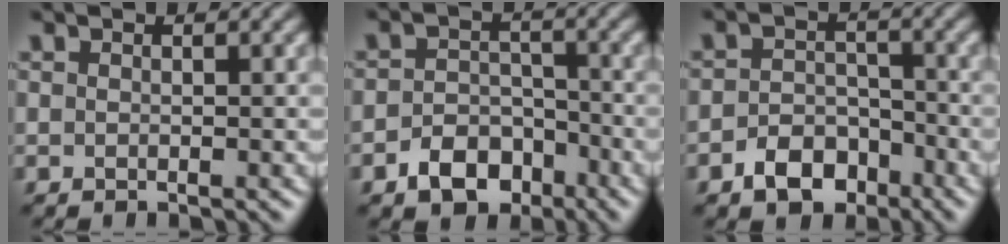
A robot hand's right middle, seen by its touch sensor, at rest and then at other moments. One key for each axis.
{"total": 4.3, "fx": -2.5, "fy": 2.9, "fz": 1.9, "tx": -0.030, "ty": -0.001, "tz": -0.044}
{"total": 3.9, "fx": -2.3, "fy": 2.6, "fz": 1.7, "tx": -0.025, "ty": 0.000, "tz": -0.044}